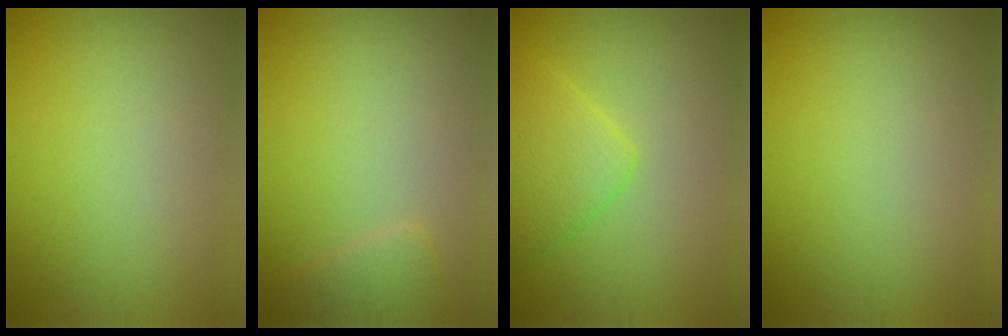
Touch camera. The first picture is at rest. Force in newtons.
{"total": 1.9, "press": 1.9, "slide": 0.2}
{"total": 3.6, "press": 3.6, "slide": 0.1}
{"total": 0.0}